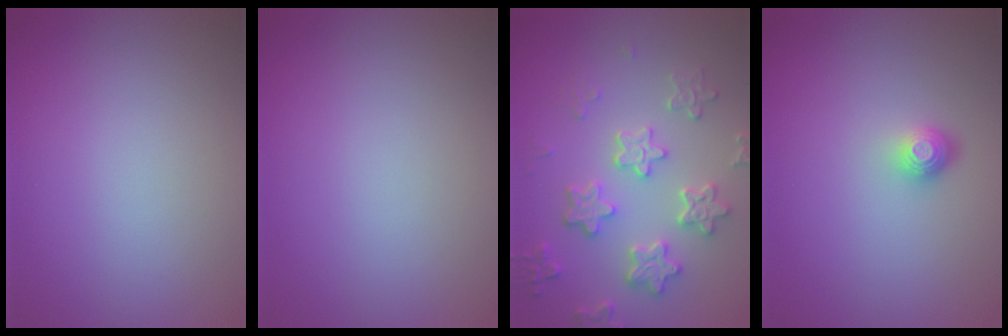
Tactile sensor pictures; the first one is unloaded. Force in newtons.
{"total": 0.0}
{"total": 4.0, "press": 3.9, "slide": 1.2}
{"total": 1.6, "press": 1.2, "slide": 1.1}